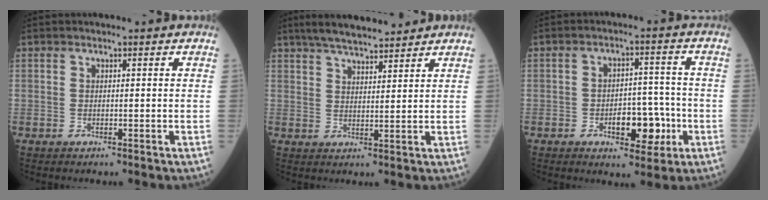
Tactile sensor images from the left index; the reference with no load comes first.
{"total": 8.6, "force": [7.5, 1.4, 4.0], "torque": [-0.066, 0.020, 0.123]}
{"total": 7.4, "force": [-2.8, 3.7, 5.8], "torque": [-0.083, 0.013, -0.036]}